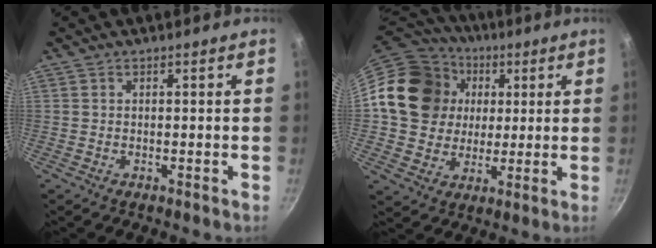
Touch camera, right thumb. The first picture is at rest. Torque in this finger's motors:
{"motor_torque": [1.71, 1.73, 0.20, -0.20, 0.17]}